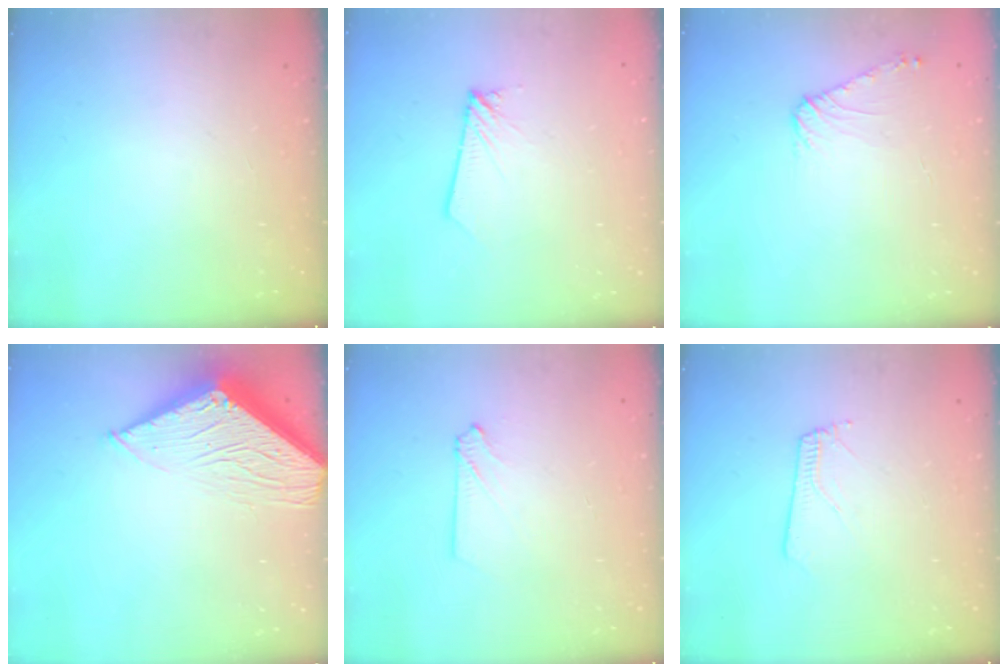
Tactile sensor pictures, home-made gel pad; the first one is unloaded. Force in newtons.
{"total": 1.9, "press": 1.9, "slide": 0.2}
{"total": 6.7, "press": 6.6, "slide": 0.9}
{"total": 12.5, "press": 12.5, "slide": 1.0}
{"total": 3.0, "press": 3.0, "slide": 0.4}
{"total": 3.9, "press": 3.8, "slide": 0.5}